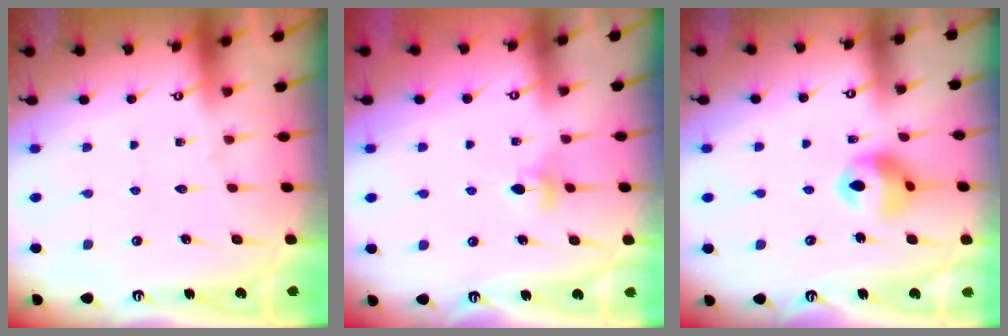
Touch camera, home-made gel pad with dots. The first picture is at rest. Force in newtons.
{"total": 4.4, "press": 4.4, "slide": 0.6}
{"total": 11.3, "press": 11.2, "slide": 1.4}